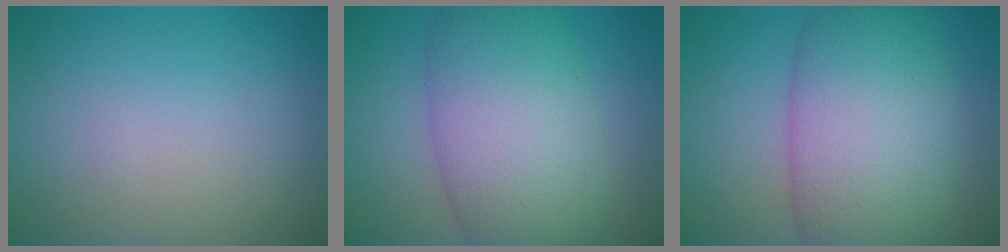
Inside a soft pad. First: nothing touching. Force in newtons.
{"total": 10.1, "press": 10.1, "slide": 0.2}
{"total": 11.2, "press": 11.2, "slide": 0.4}